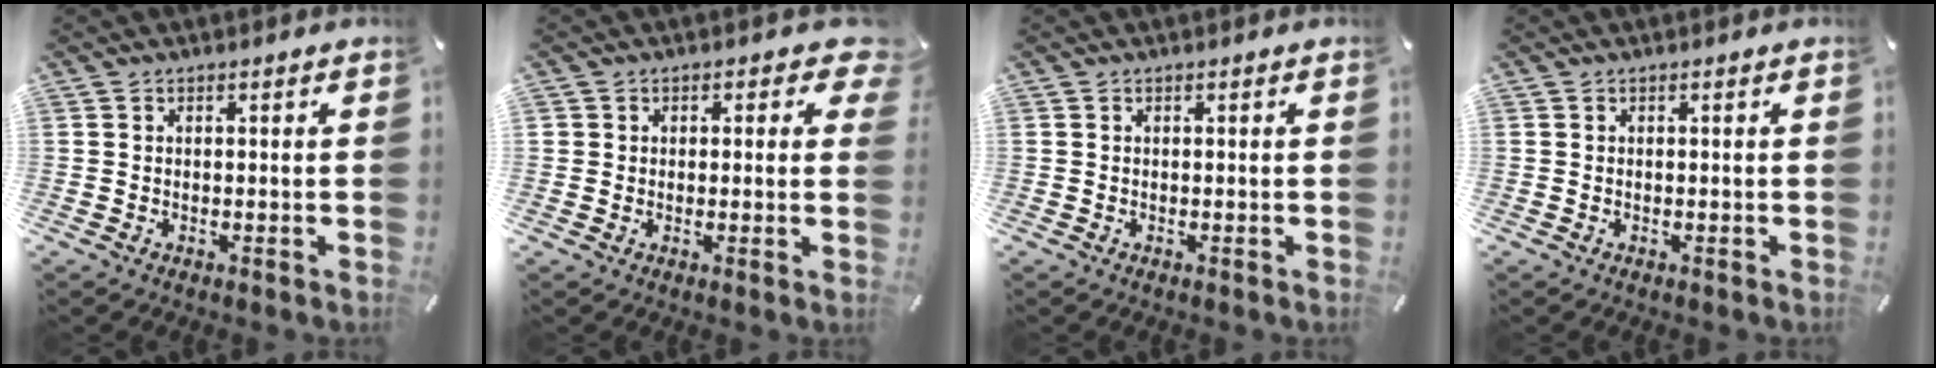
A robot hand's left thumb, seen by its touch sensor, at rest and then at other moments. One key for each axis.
{"total": 4.1, "fx": 1.6, "fy": 3.0, "fz": 2.3, "tx": -0.015, "ty": -0.004, "tz": 0.022}
{"total": 0.0}
{"total": 0.0}